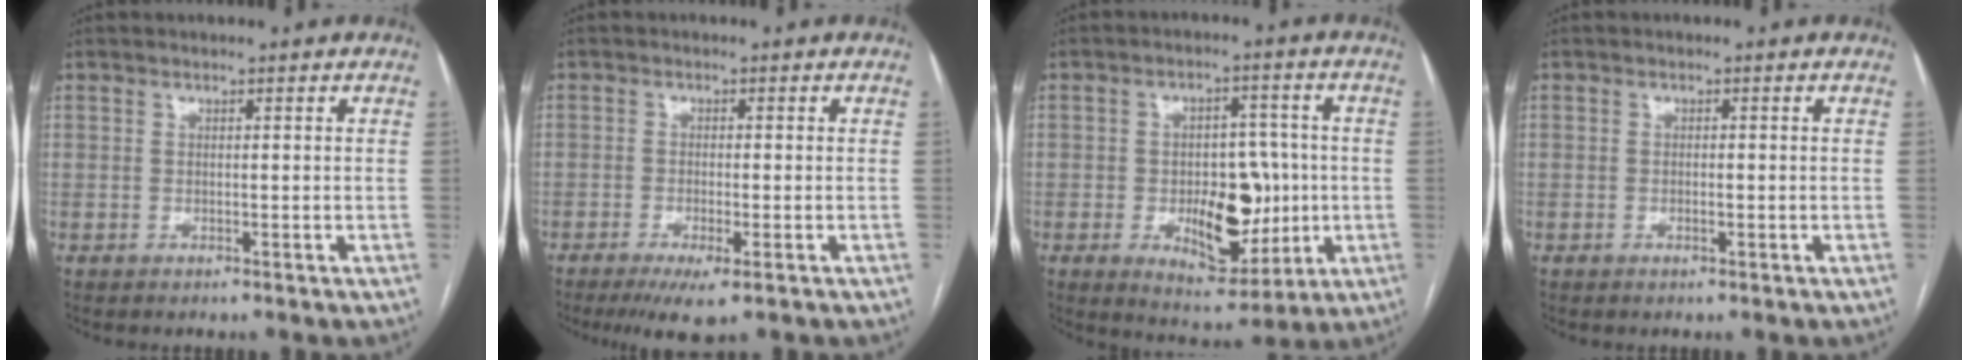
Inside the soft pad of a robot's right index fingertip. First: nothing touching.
{"total": 5.2, "force": [-3.0, 0.7, 4.2], "torque": [-0.069, -0.014, -0.047]}
{"total": 11.9, "force": [-1.9, 6.1, 10.1], "torque": [-0.148, 0.009, -0.017]}
{"total": 1.0, "force": [-0.3, 0.3, 0.9], "torque": [-0.018, -0.001, -0.004]}